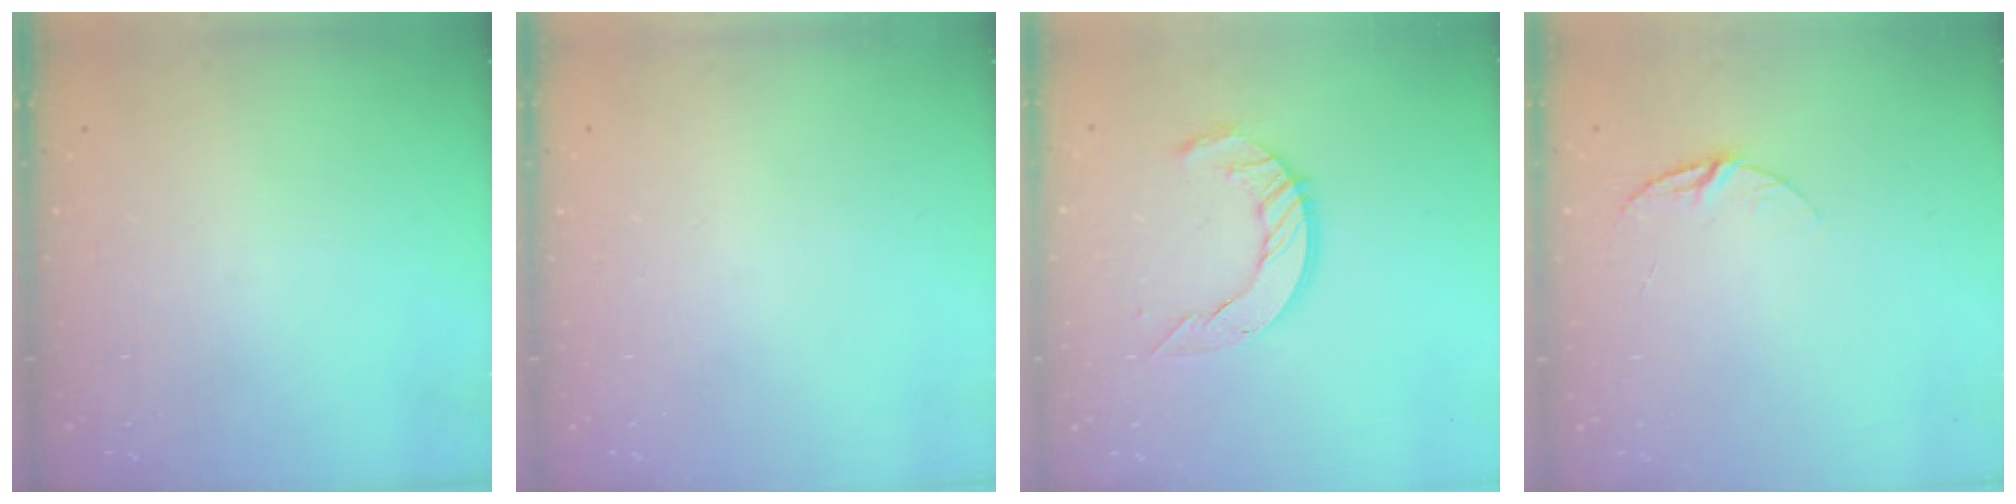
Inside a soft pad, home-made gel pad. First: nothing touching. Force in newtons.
{"total": 0.0}
{"total": 10.8, "press": 10.8, "slide": 1.0}
{"total": 5.7, "press": 5.7, "slide": 0.6}